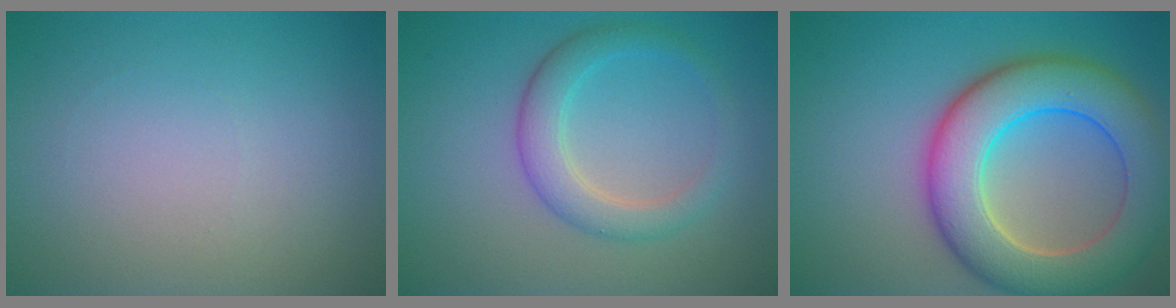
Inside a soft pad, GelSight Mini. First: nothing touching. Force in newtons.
{"total": 3.4, "press": 3.4, "slide": 0.2}
{"total": 9.9, "press": 9.8, "slide": 0.7}